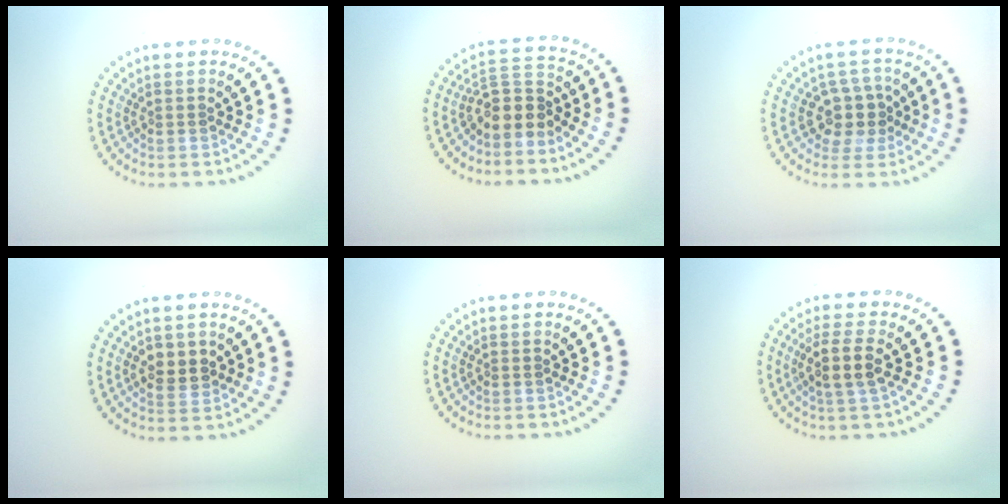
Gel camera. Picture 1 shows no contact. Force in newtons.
{"total": 3.5, "press": 2.7, "slide": 2.2}
{"total": 3.6, "press": 3.2, "slide": 1.6}
{"total": 2.5, "press": 2.4, "slide": 0.5}
{"total": 0.0}
{"total": 2.9, "press": 2.5, "slide": 1.5}